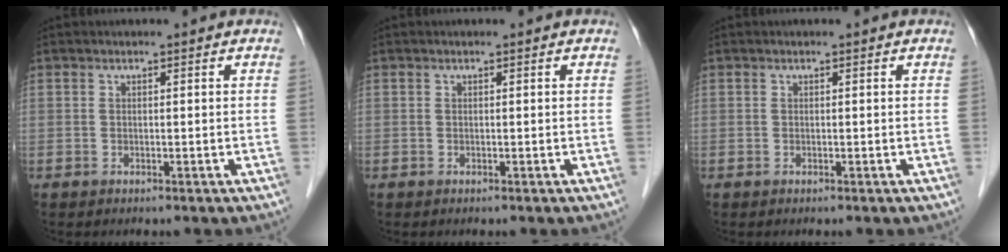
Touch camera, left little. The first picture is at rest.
{"total": 0.0}
{"total": 0.0}